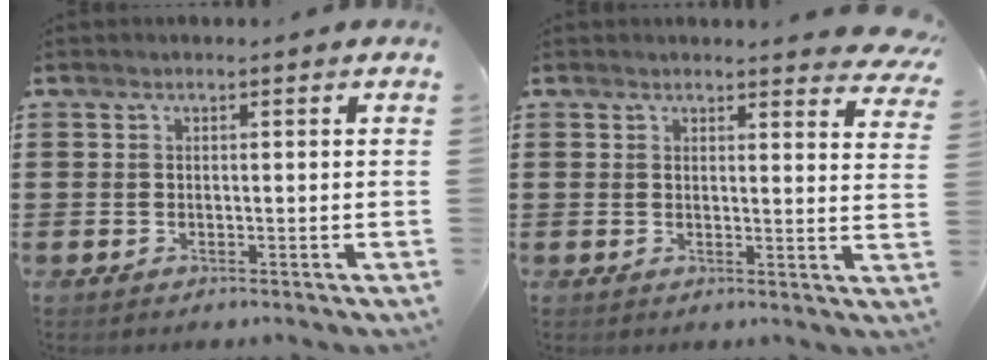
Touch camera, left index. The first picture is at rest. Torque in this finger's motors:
{"motor_torque": [2.14, 0.00, 0.28, 0.01]}